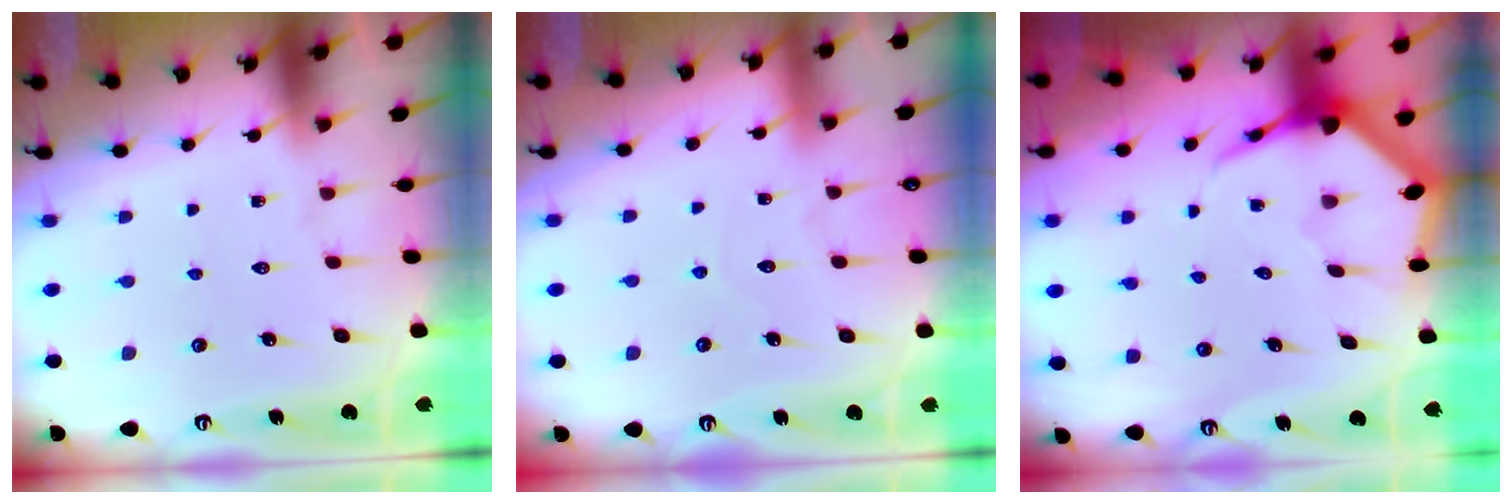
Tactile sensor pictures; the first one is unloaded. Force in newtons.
{"total": 3.4, "press": 3.4, "slide": 0.3}
{"total": 5.4, "press": 5.4, "slide": 0.7}